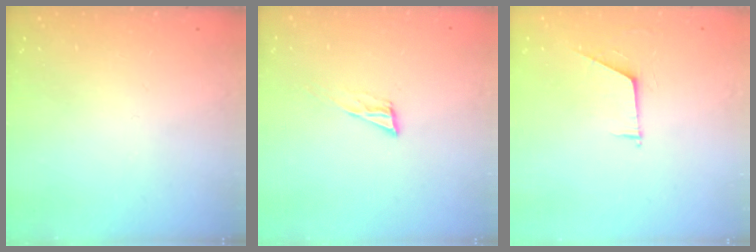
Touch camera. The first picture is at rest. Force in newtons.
{"total": 5.9, "press": 5.8, "slide": 0.7}
{"total": 5.7, "press": 5.7, "slide": 0.3}